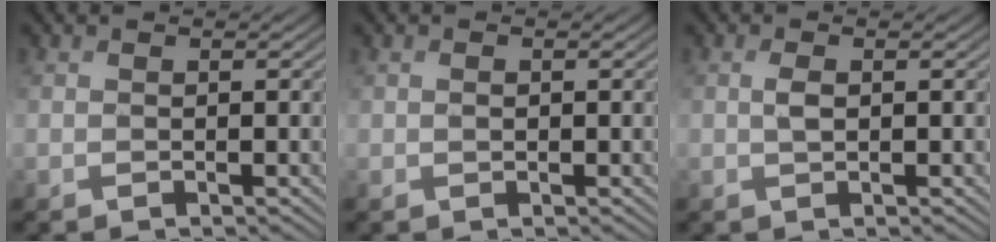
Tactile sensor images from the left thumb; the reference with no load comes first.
{"total": 0.6, "force": [0.0, 0.4, 0.4], "torque": [-0.007, -0.001, 0.000]}
{"total": 1.4, "force": [0.2, 0.6, 1.3], "torque": [-0.029, 0.001, 0.002]}